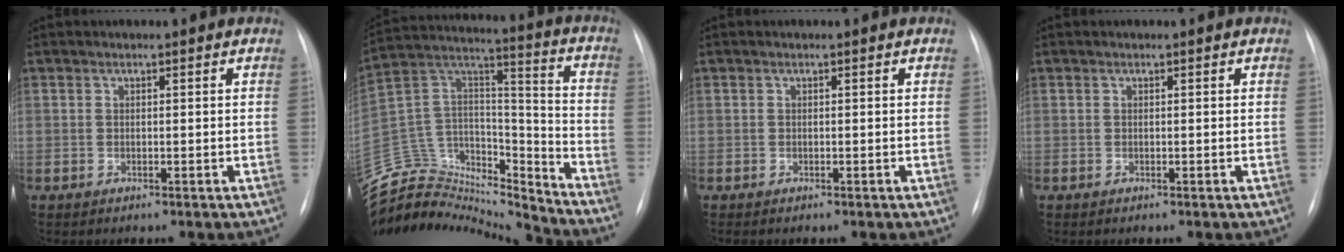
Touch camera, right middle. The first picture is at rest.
{"total": 23.9, "force": [-23.0, 5.3, 3.8], "torque": [-0.100, 0.060, -0.375]}
{"total": 0.0}
{"total": 0.0}